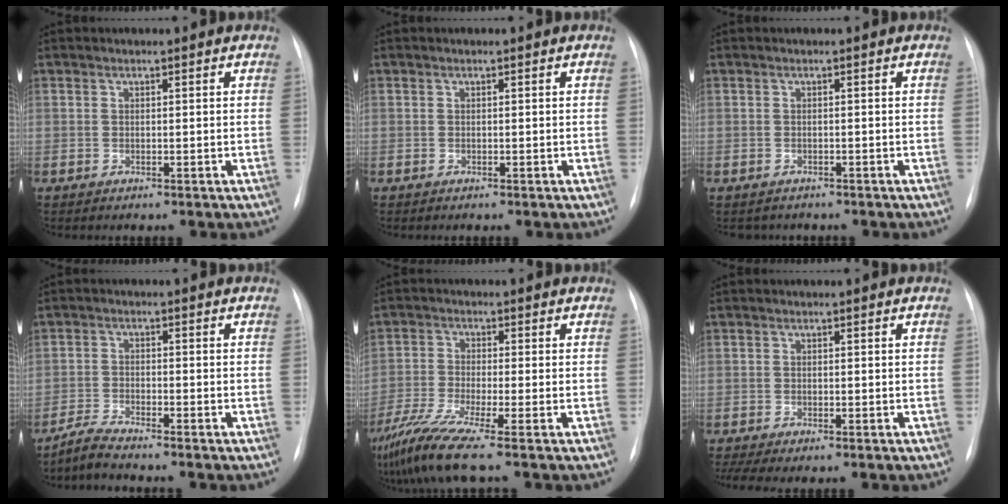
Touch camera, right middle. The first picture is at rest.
{"total": 0.0}
{"total": 1.9, "force": [-1.6, 1.0, -0.2], "torque": [-0.001, 0.001, -0.020]}
{"total": 3.1, "force": [-3.0, -0.6, 0.6], "torque": [-0.021, -0.016, -0.064]}
{"total": 8.1, "force": [-5.7, -1.2, 5.5], "torque": [-0.115, -0.032, -0.109]}
{"total": 3.1, "force": [-2.1, 0.7, 2.1], "torque": [-0.045, -0.007, -0.033]}